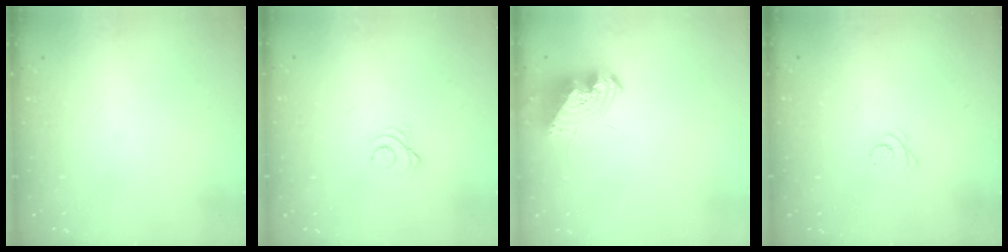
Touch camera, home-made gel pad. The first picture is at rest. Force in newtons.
{"total": 2.5, "press": 2.5, "slide": 0.1}
{"total": 9.9, "press": 9.9, "slide": 1.2}
{"total": 2.8, "press": 2.8, "slide": 0.4}